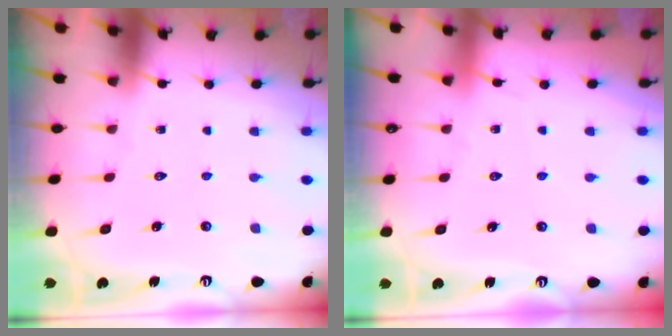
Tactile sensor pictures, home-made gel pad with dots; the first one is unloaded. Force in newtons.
{"total": 2.6, "press": 2.6, "slide": 0.4}